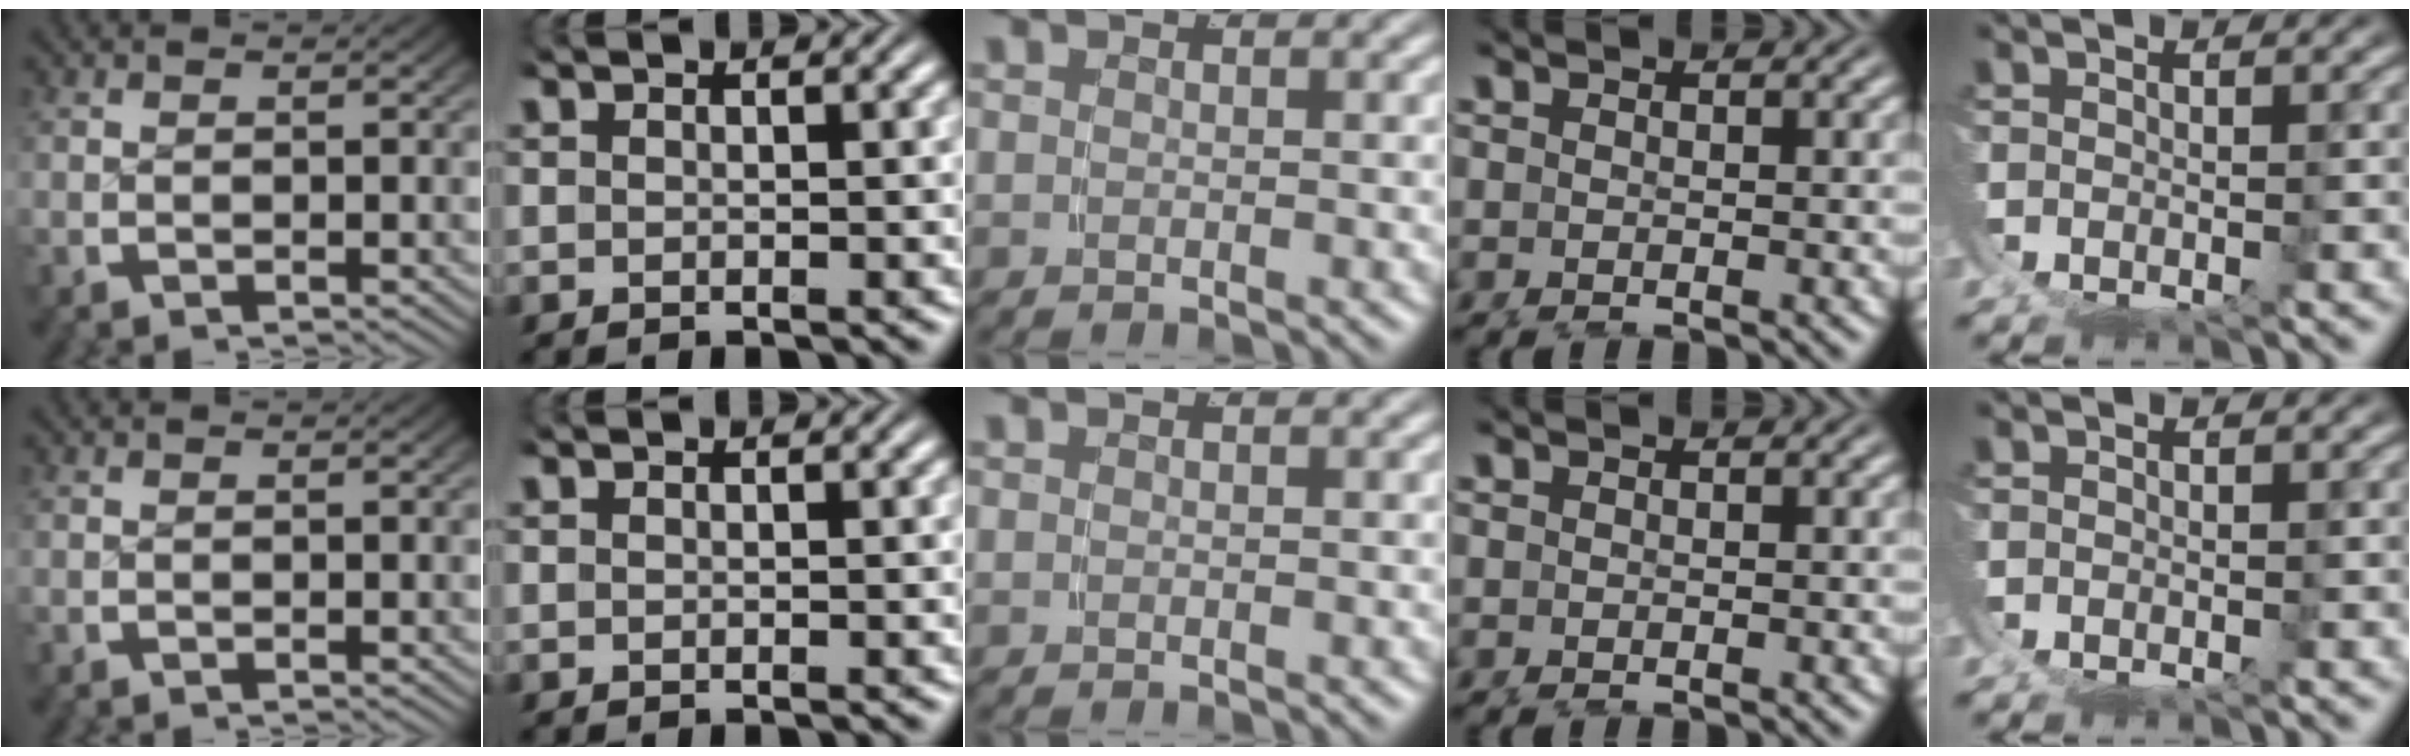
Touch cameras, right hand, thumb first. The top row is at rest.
{}